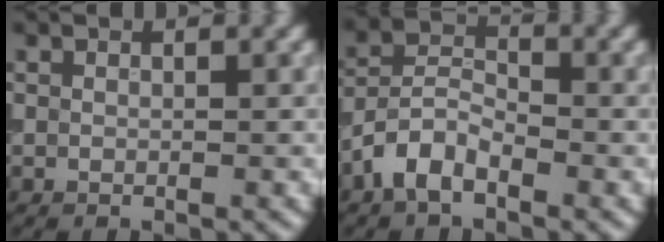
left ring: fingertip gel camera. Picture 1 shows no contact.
{"total": 4.0, "force": [-2.5, 2.0, 2.4], "torque": [-0.042, 0.009, -0.058]}